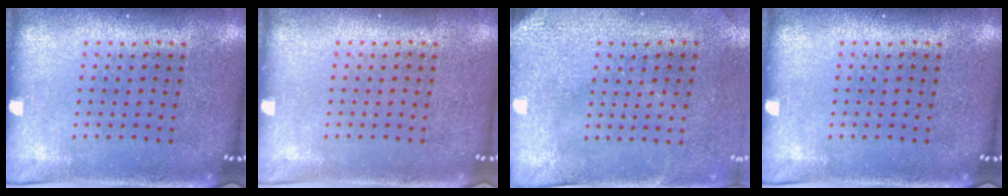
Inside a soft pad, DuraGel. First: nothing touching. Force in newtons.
{"total": 0.0}
{"total": 3.0, "press": 2.3, "slide": 1.9}
{"total": 0.0}